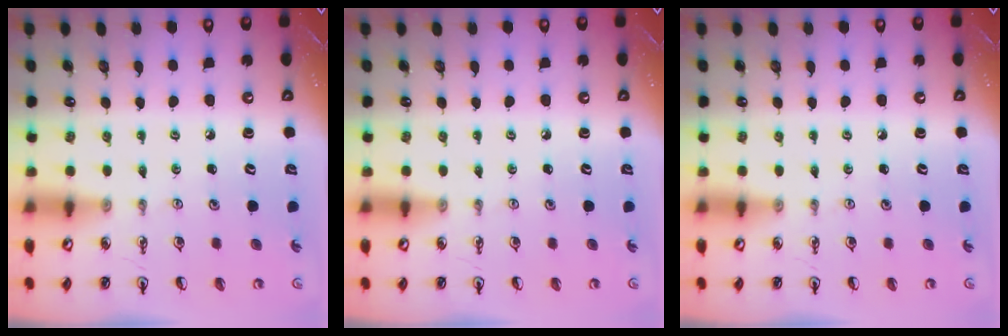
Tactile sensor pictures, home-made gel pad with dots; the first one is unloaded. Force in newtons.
{"total": 0.0}
{"total": 0.0}